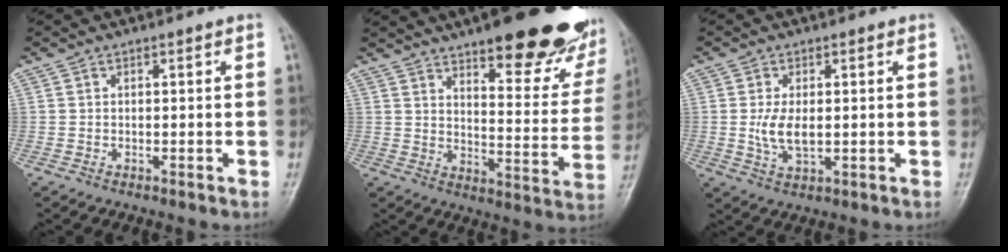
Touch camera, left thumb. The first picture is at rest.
{"total": 25.3, "force": [17.7, 7.5, 16.4], "torque": [-0.177, -0.083, 0.230]}
{"total": 5.0, "force": [0.2, 2.6, 4.3], "torque": [-0.087, -0.011, 0.007]}